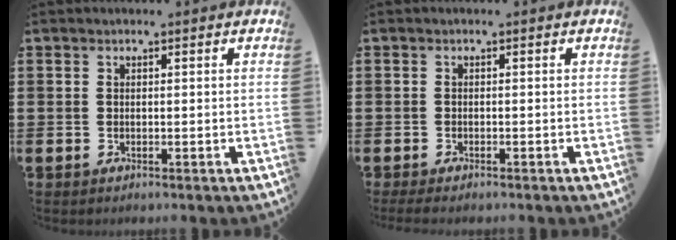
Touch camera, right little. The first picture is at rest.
{"total": 0.7, "force": [-0.5, 0.1, 0.4], "torque": [-0.008, -0.001, -0.011]}